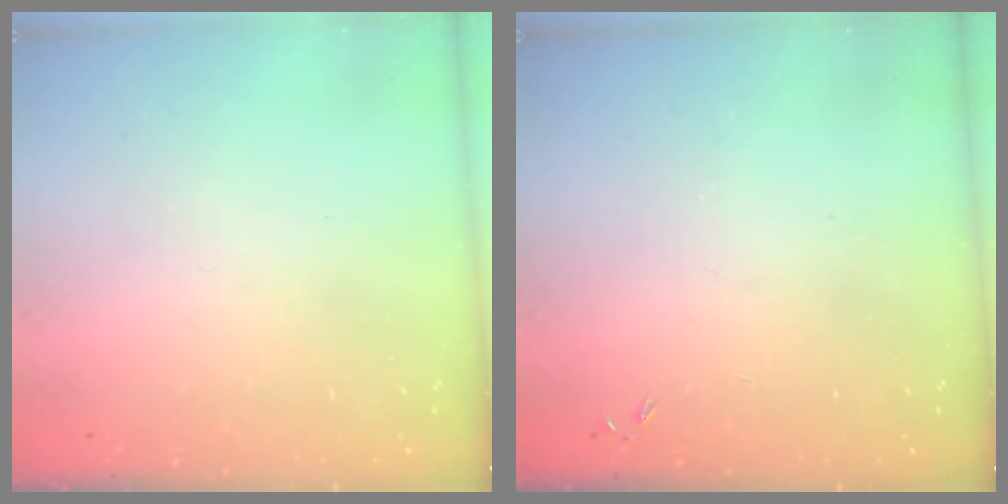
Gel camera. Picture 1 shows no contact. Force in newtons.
{"total": 0.0}